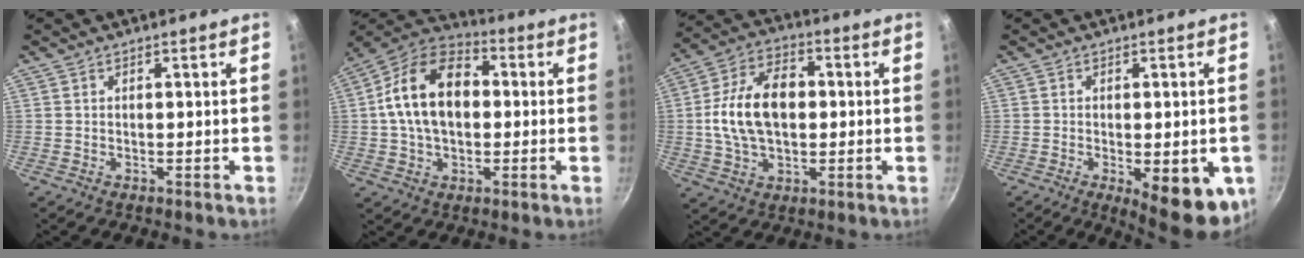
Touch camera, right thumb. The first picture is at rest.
{"total": 16.5, "force": [1.2, 11.0, 12.3], "torque": [-0.187, 0.030, 0.005]}
{"total": 15.1, "force": [0.4, 9.6, 11.7], "torque": [-0.186, 0.024, -0.002]}
{"total": 12.9, "force": [-3.8, 4.7, 11.4], "torque": [-0.115, -0.007, -0.040]}